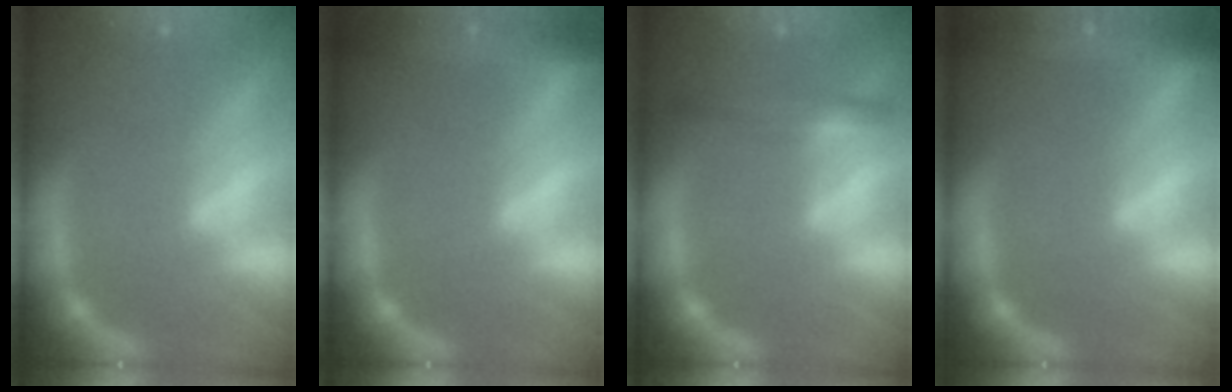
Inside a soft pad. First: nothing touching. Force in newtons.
{"total": 7.0}
{"total": 3.0}
{"total": 7.4}